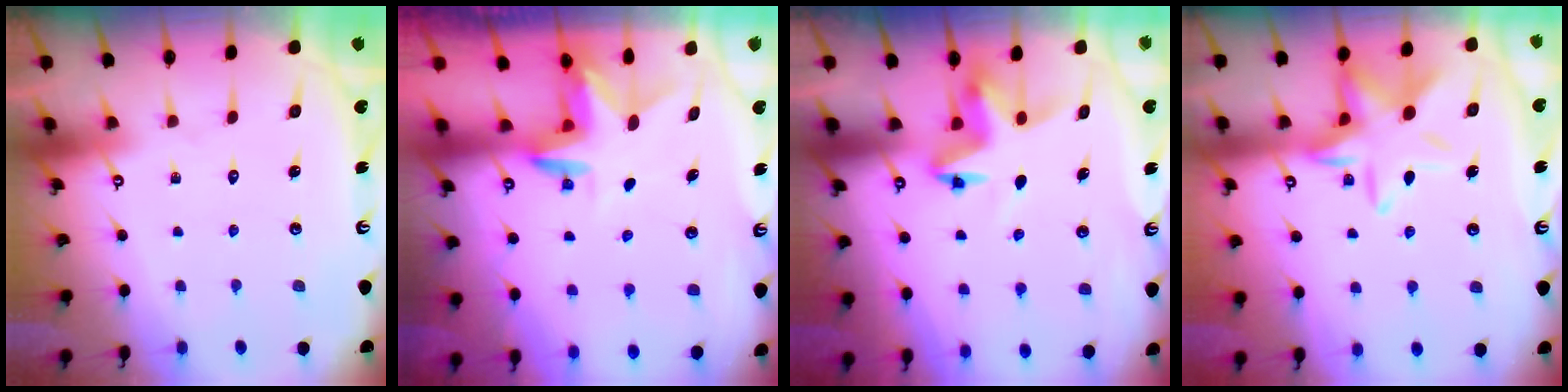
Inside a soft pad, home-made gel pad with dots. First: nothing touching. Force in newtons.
{"total": 3.0, "press": 3.0, "slide": 0.2}
{"total": 5.1, "press": 5.1, "slide": 0.2}
{"total": 13.4, "press": 13.3, "slide": 0.8}